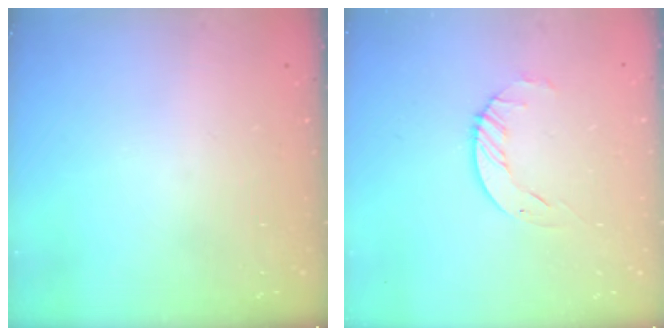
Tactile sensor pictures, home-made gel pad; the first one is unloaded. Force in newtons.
{"total": 3.5, "press": 3.5, "slide": 0.4}